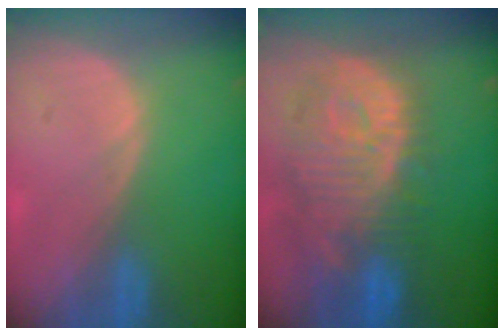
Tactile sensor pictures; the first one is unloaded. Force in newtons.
{"total": 12.9, "press": 11.3, "slide": 6.2}